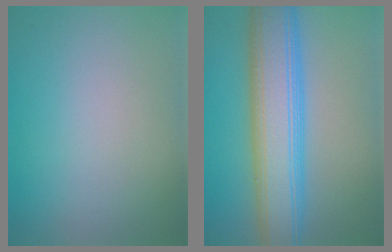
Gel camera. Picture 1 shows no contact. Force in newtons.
{"total": 9.8, "press": 9.8, "slide": 0.3}